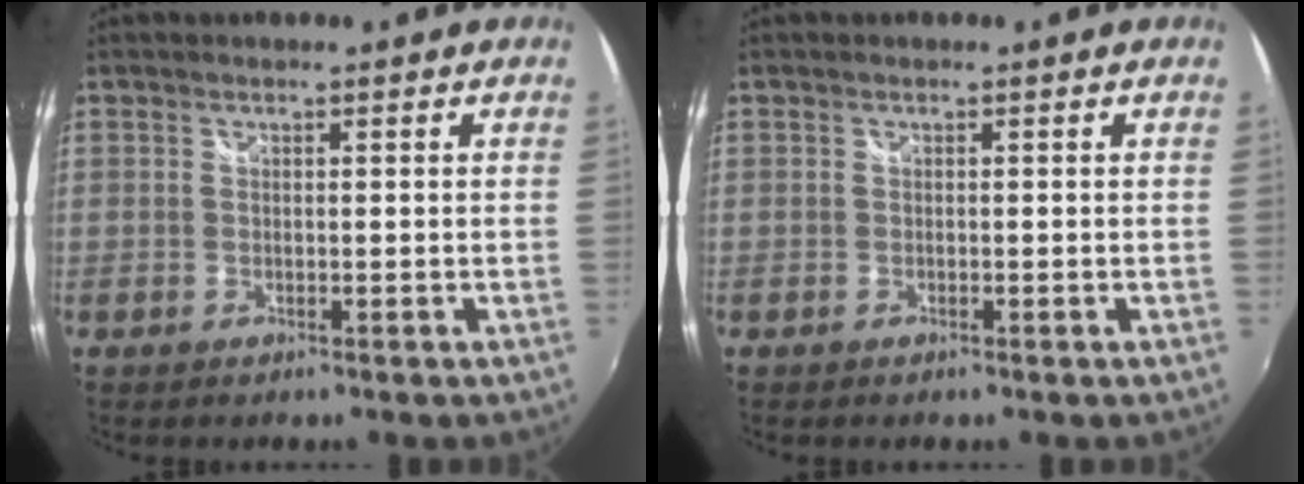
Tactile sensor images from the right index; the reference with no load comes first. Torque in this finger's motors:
{"motor_torque": [-0.15, -0.15, -0.03, -0.01]}